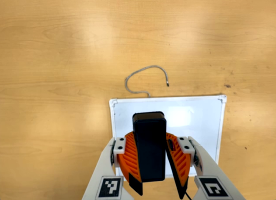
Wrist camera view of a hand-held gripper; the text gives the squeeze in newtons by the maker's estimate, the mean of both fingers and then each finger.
{"total": 10.0, "left": 10.1, "right": 9.9}